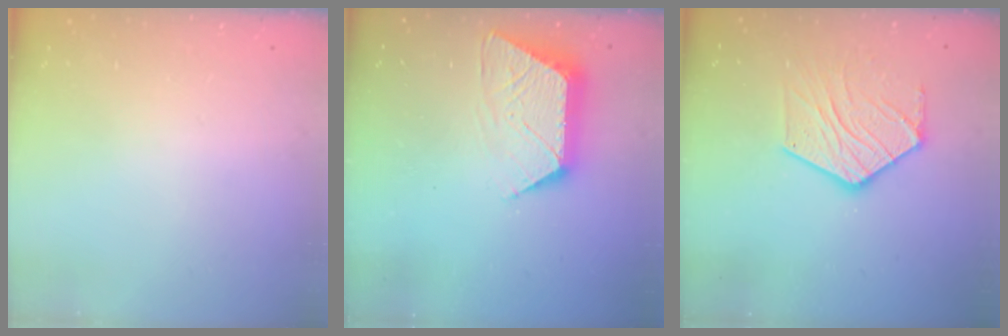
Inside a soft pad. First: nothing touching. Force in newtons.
{"total": 12.2, "press": 12.2, "slide": 0.6}
{"total": 14.0, "press": 13.9, "slide": 1.0}